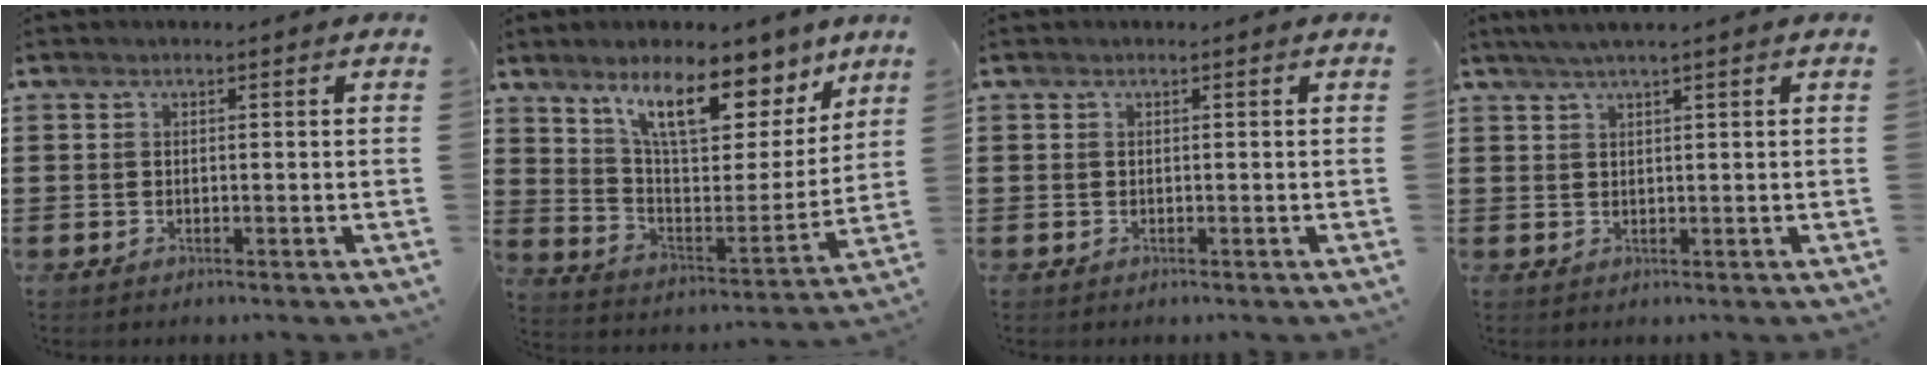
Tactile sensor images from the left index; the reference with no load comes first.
{"total": 13.2, "force": [9.8, 4.1, 7.8], "torque": [-0.154, -0.047, 0.171]}
{"total": 0.0}
{"total": 2.2, "force": [1.6, -0.2, 1.5], "torque": [-0.029, 0.002, 0.029]}